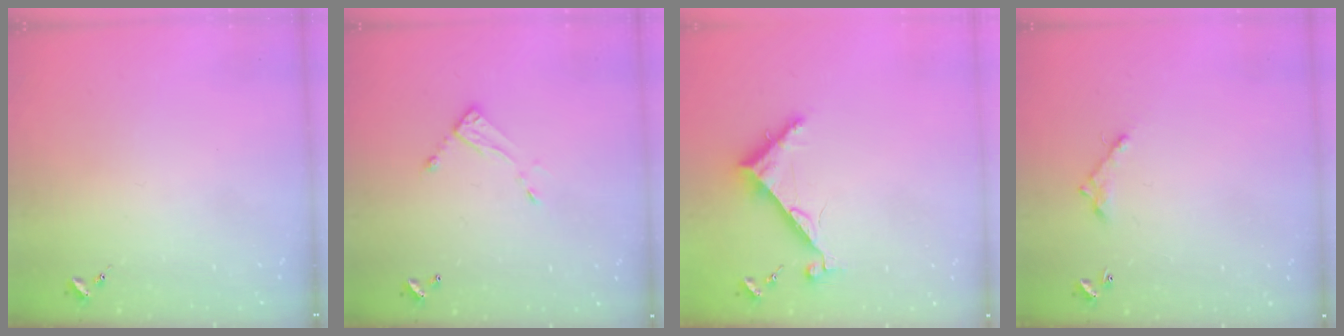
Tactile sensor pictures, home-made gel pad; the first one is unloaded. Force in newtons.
{"total": 7.2, "press": 7.2, "slide": 0.3}
{"total": 6.9, "press": 6.9, "slide": 0.6}
{"total": 6.2, "press": 6.2, "slide": 0.4}